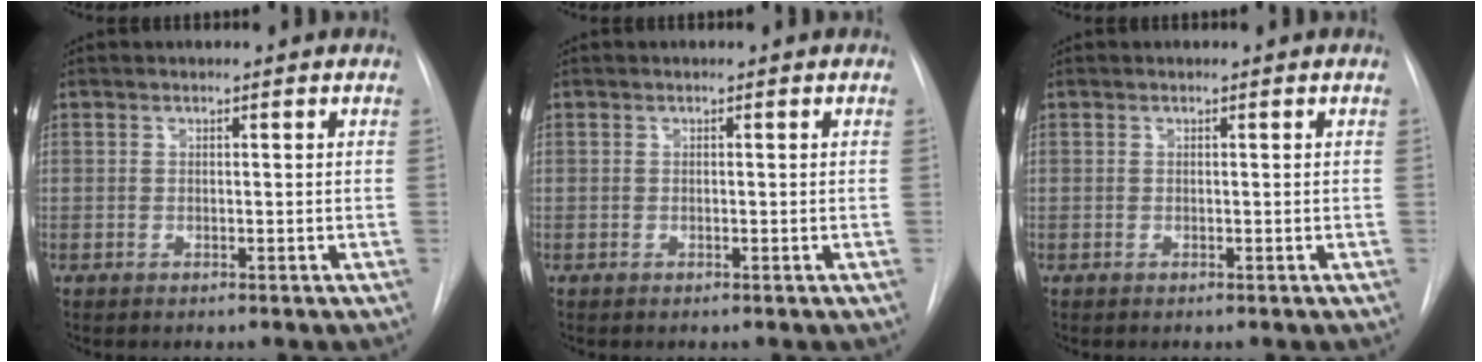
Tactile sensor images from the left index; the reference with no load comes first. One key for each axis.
{"total": 0.0}
{"total": 0.0}